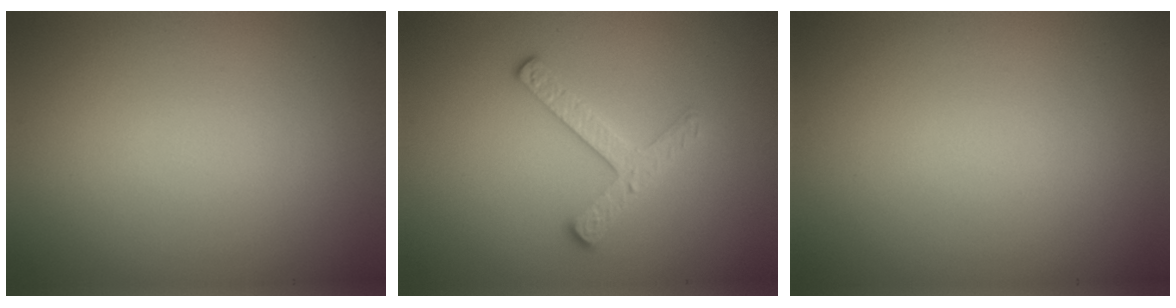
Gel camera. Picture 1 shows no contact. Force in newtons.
{"total": 2.5, "press": 2.5, "slide": 0.4}
{"total": 0.0}